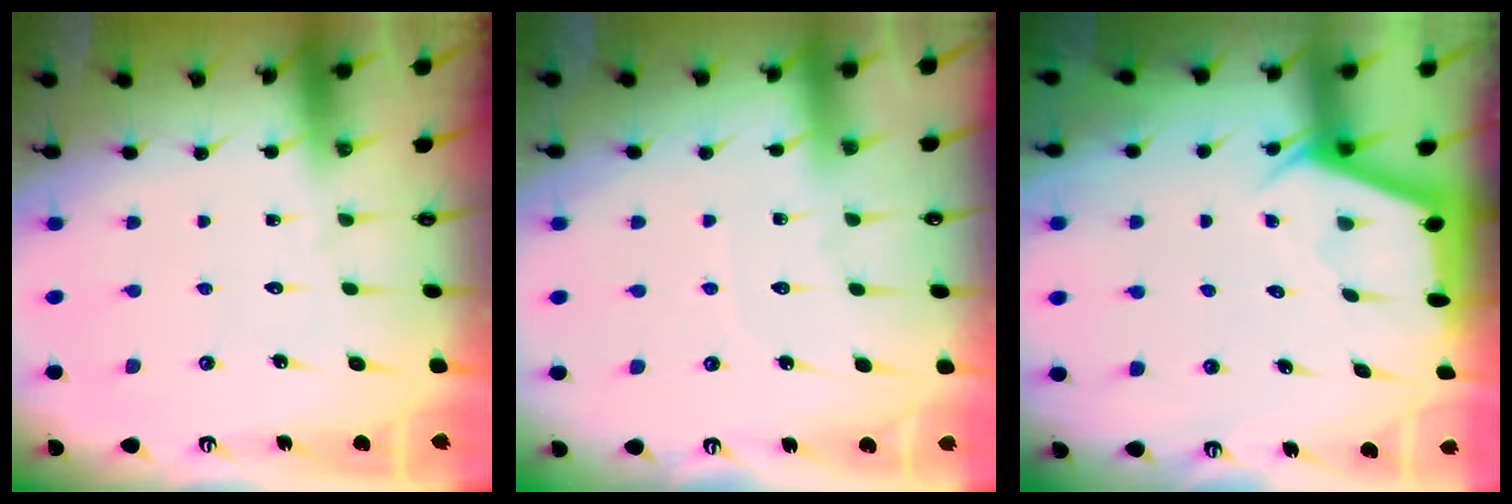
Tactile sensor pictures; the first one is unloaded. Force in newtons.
{"total": 2.0, "press": 2.0, "slide": 0.3}
{"total": 2.8, "press": 2.8, "slide": 0.4}